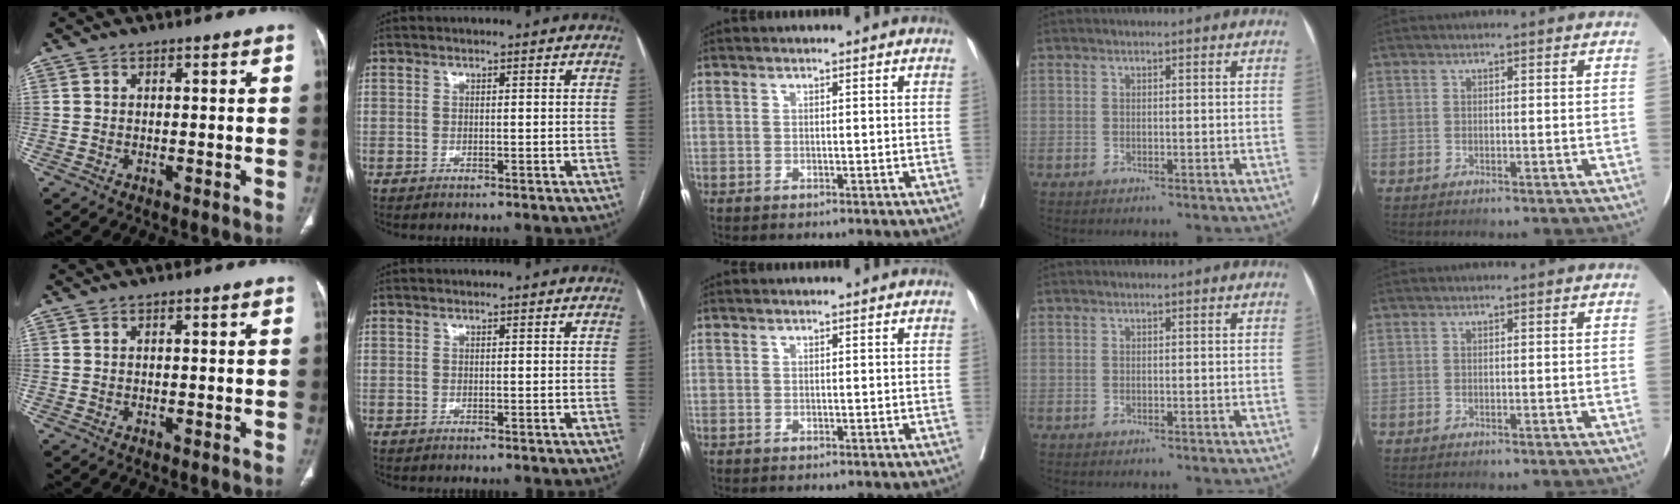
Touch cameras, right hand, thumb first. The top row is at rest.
{}